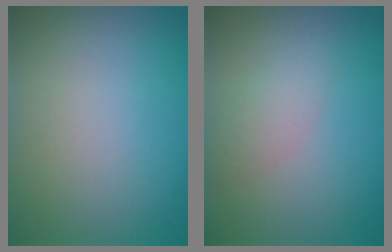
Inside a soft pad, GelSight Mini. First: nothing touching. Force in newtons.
{"total": 2.0, "press": 2.0, "slide": 0.1}